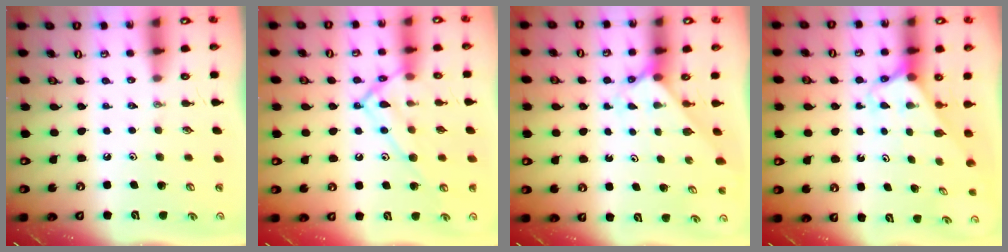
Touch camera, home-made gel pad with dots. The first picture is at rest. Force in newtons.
{"total": 14.2, "press": 14.1, "slide": 1.0}
{"total": 2.5, "press": 2.5, "slide": 0.2}
{"total": 2.5, "press": 2.5, "slide": 0.2}